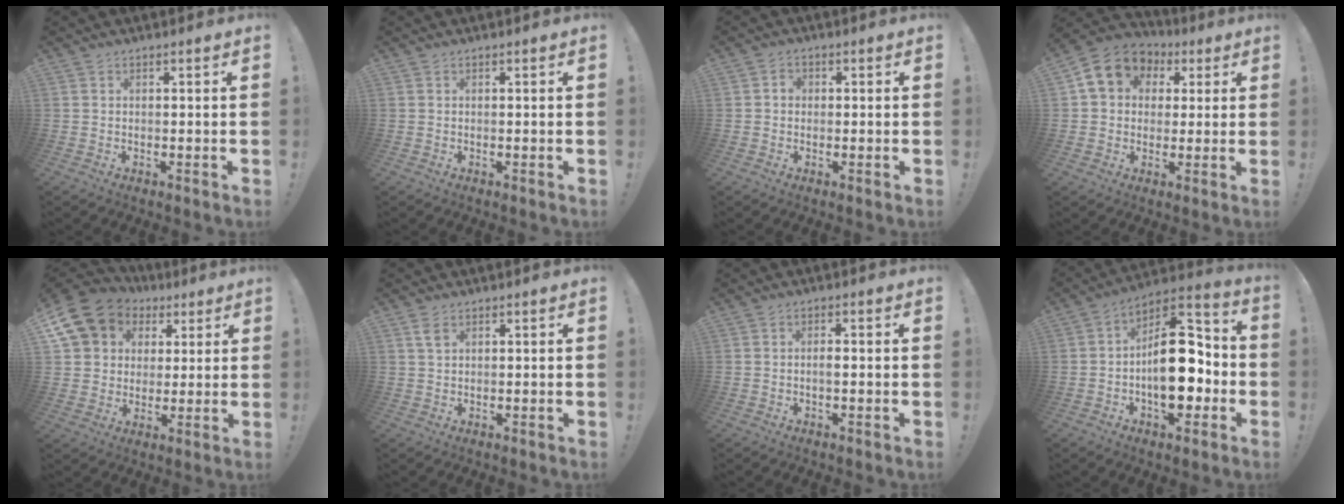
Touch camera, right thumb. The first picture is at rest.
{"total": 0.0}
{"total": 2.3, "force": [-0.5, 1.9, 1.2], "torque": [-0.021, 0.009, -0.009]}
{"total": 11.6, "force": [3.9, 9.5, 5.4], "torque": [-0.076, -0.008, 0.080]}
{"total": 14.0, "force": [6.1, 11.2, 5.5], "torque": [-0.091, -0.032, 0.131]}
{"total": 2.8, "force": [1.5, 1.4, 1.9], "torque": [-0.025, -0.006, 0.024]}
{"total": 1.9, "force": [-0.5, 0.5, 1.8], "torque": [-0.024, 0.001, -0.010]}
{"total": 19.4, "force": [-2.0, 11.3, 15.6], "torque": [-0.208, 0.017, -0.021]}